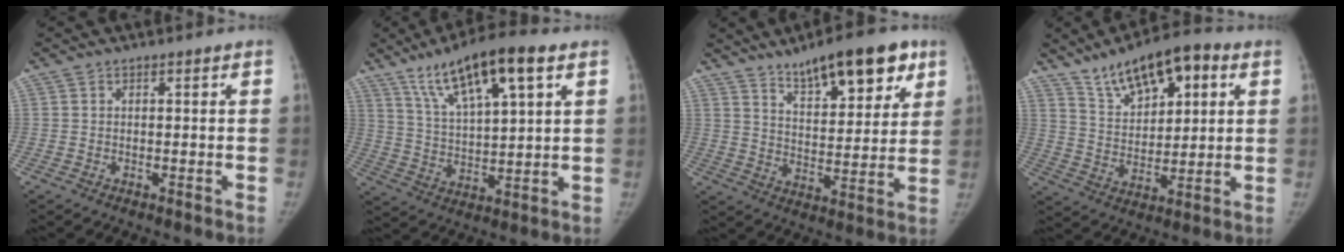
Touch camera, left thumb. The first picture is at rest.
{"total": 15.6, "force": [8.7, 4.2, 12.3], "torque": [-0.195, -0.021, 0.156]}
{"total": 16.2, "force": [10.3, 5.6, 11.1], "torque": [-0.125, -0.044, 0.163]}
{"total": 14.3, "force": [8.0, 6.5, 10.0], "torque": [-0.126, -0.021, 0.136]}